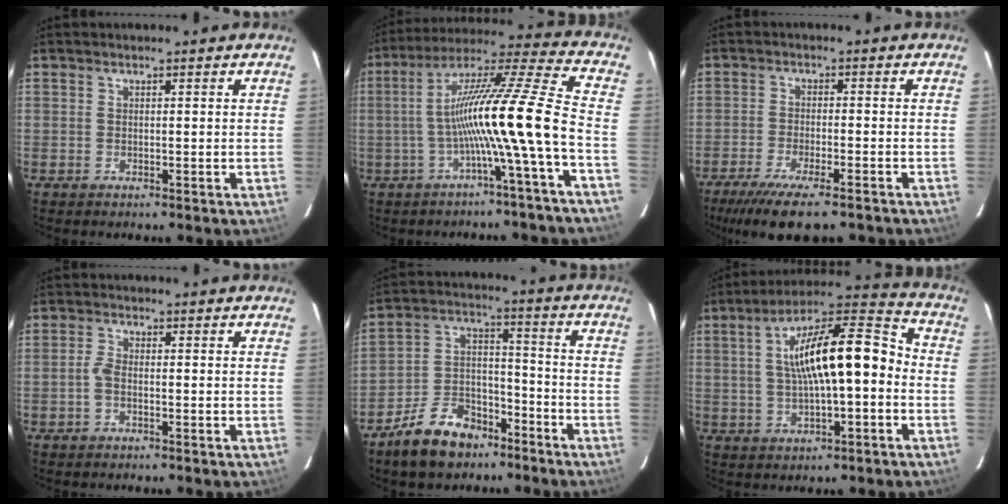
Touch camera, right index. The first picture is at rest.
{"total": 15.8, "force": [-5.0, -2.1, 14.9], "torque": [-0.241, -0.004, -0.093]}
{"total": 12.4, "force": [-9.7, 2.4, 7.3], "torque": [-0.160, -0.042, -0.161]}
{"total": 1.9, "force": [-0.8, 0.8, 1.6], "torque": [-0.041, 0.004, -0.018]}
{"total": 12.3, "force": [-8.7, 6.9, 5.4], "torque": [-0.114, 0.033, -0.138]}
{"total": 16.4, "force": [-0.2, 4.8, 15.7], "torque": [-0.252, 0.032, -0.002]}